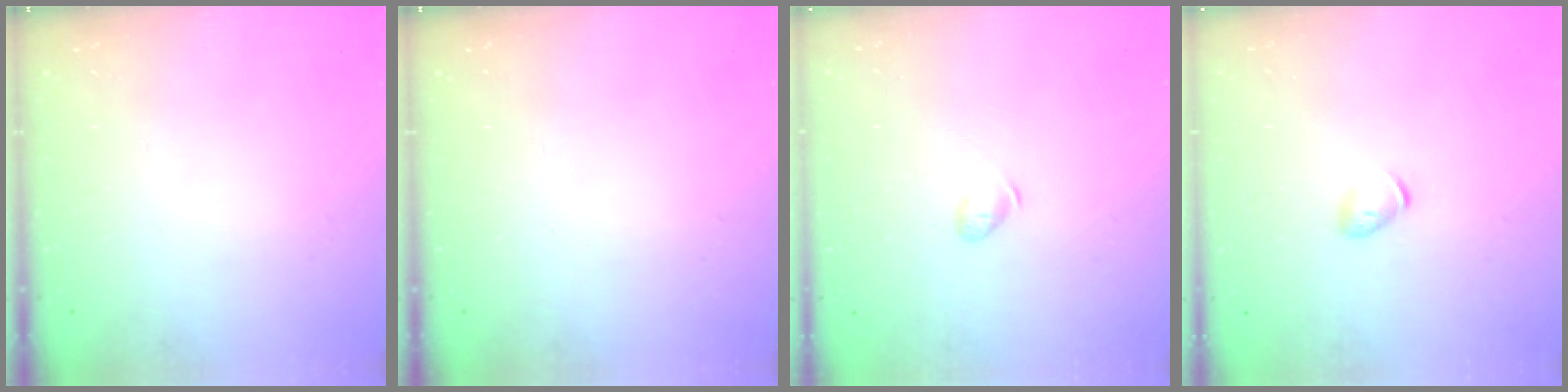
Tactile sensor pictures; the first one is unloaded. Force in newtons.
{"total": 0.0}
{"total": 4.7, "press": 4.6, "slide": 0.8}
{"total": 5.0, "press": 4.9, "slide": 1.1}